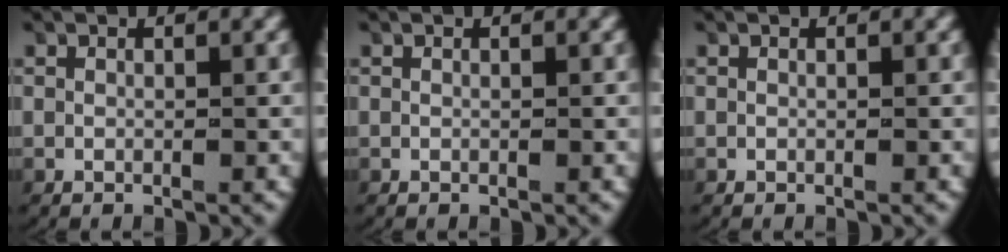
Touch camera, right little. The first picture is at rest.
{"total": 0.0}
{"total": 0.0}